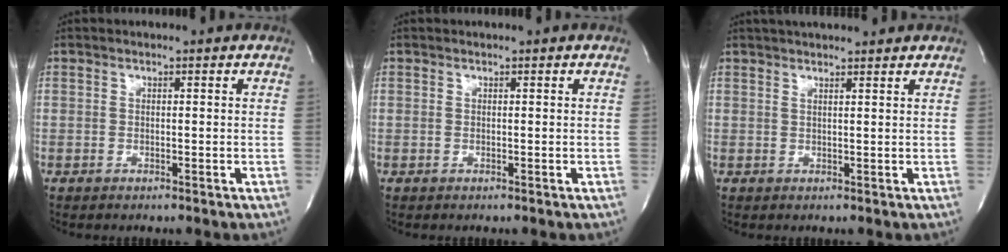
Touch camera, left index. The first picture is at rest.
{"total": 0.0}
{"total": 8.3, "force": [7.4, 0.7, 3.6], "torque": [-0.057, 0.024, 0.091]}